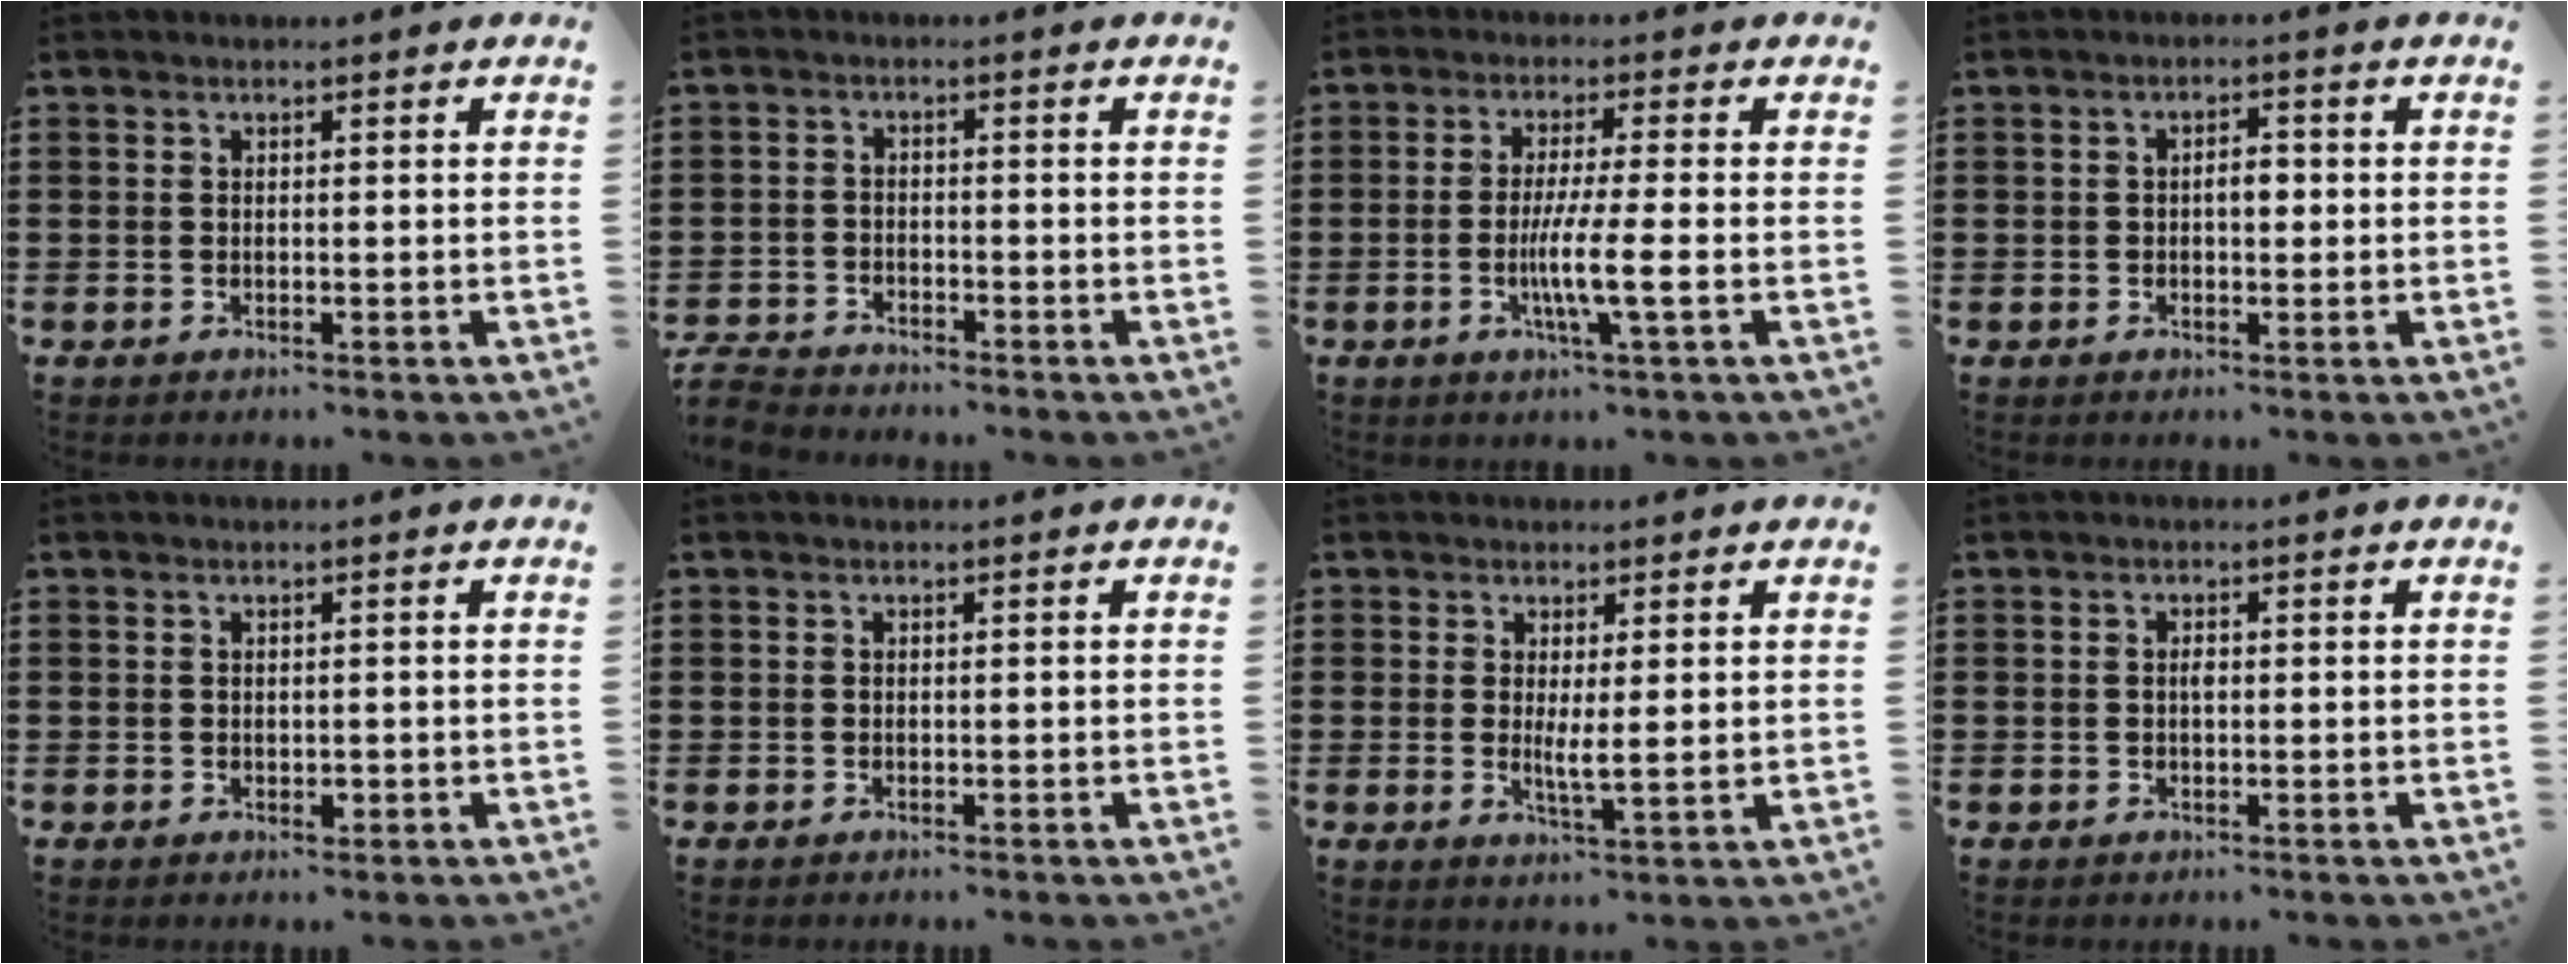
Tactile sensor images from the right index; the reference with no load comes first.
{"total": 3.1, "force": [-3.1, 0.4, 0.1], "torque": [-0.013, -0.001, -0.069]}
{"total": 7.0, "force": [-1.5, 0.0, 6.8], "torque": [-0.131, -0.017, -0.032]}
{"total": 2.7, "force": [-0.1, 1.2, 2.4], "torque": [-0.037, 0.003, -0.006]}
{"total": 0.9, "force": [-0.1, 0.6, 0.7], "torque": [-0.013, 0.000, -0.002]}
{"total": 0.0}
{"total": 3.1, "force": [0.5, 0.5, 3.0], "torque": [-0.052, -0.005, 0.007]}
{"total": 1.1, "force": [0.0, 0.4, 1.1], "torque": [-0.022, -0.001, -0.001]}